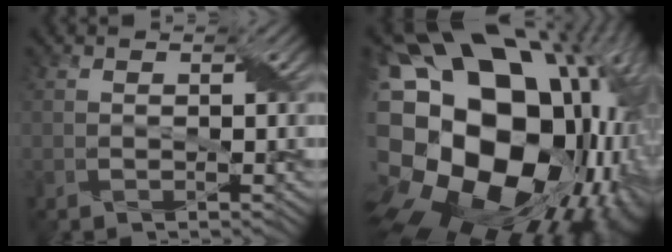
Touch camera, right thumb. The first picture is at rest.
{"total": 24.2, "force": [2.0, 18.2, 15.9], "torque": [-0.307, -0.042, 0.017]}